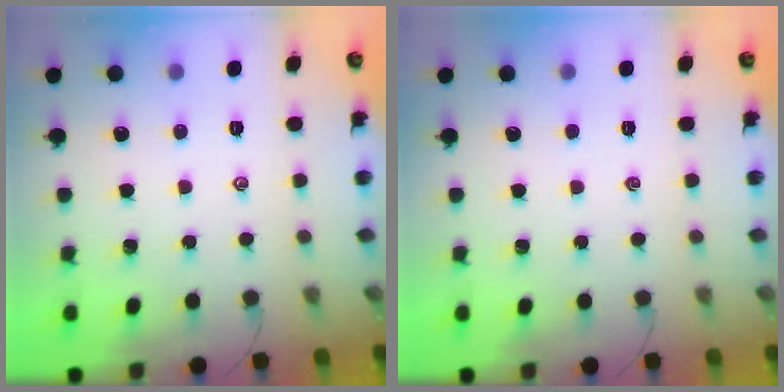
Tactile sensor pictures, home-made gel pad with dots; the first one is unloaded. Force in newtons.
{"total": 0.0}